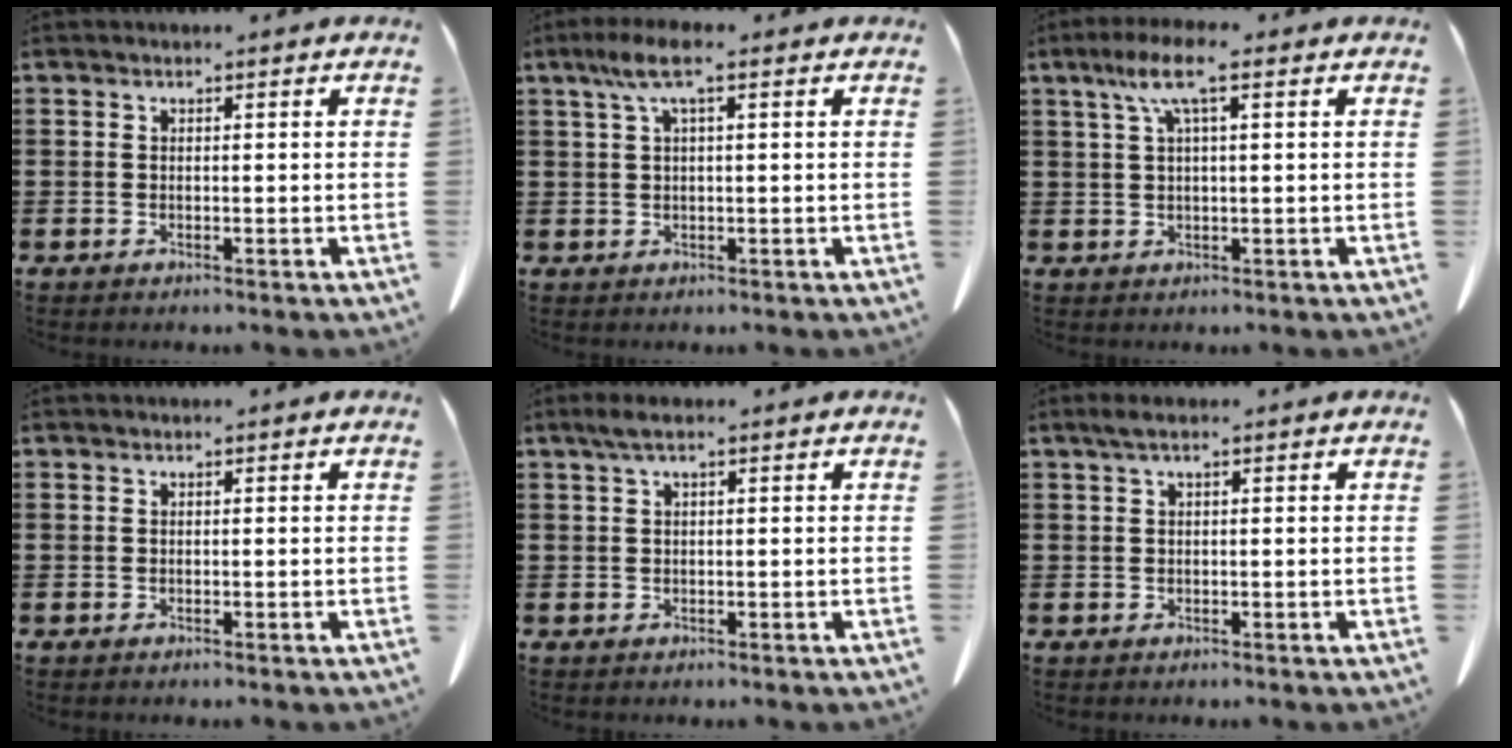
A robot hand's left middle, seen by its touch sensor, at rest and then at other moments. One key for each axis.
{"total": 4.4, "fx": 1.5, "fy": 0.8, "fz": 4.1, "tx": -0.096, "ty": -0.001, "tz": 0.019}
{"total": 6.2, "fx": 2.6, "fy": 0.8, "fz": 5.6, "tx": -0.120, "ty": 0.004, "tz": 0.042}
{"total": 0.0}
{"total": 1.7, "fx": 0.4, "fy": 0.3, "fz": 1.7, "tx": -0.032, "ty": 0.002, "tz": 0.006}
{"total": 1.3, "fx": 0.3, "fy": 0.2, "fz": 1.2, "tx": -0.024, "ty": 0.001, "tz": 0.005}